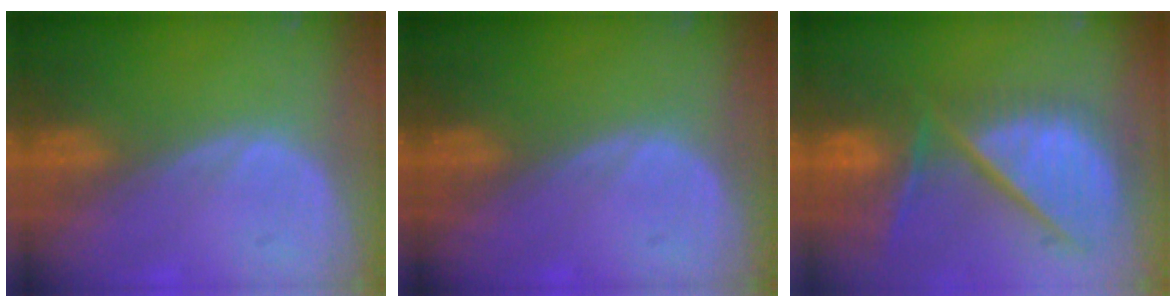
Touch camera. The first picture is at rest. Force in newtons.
{"total": 0.0}
{"total": 13.1, "press": 10.9, "slide": 7.2}